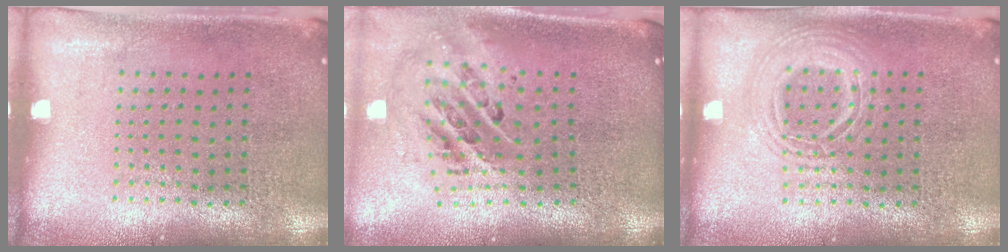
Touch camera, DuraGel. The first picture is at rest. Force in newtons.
{"total": 1.8, "press": 1.4, "slide": 1.2}
{"total": 2.5, "press": 2.5, "slide": 0.3}